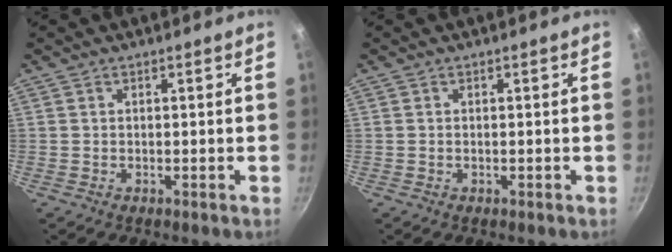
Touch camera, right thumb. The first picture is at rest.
{"total": 0.0}